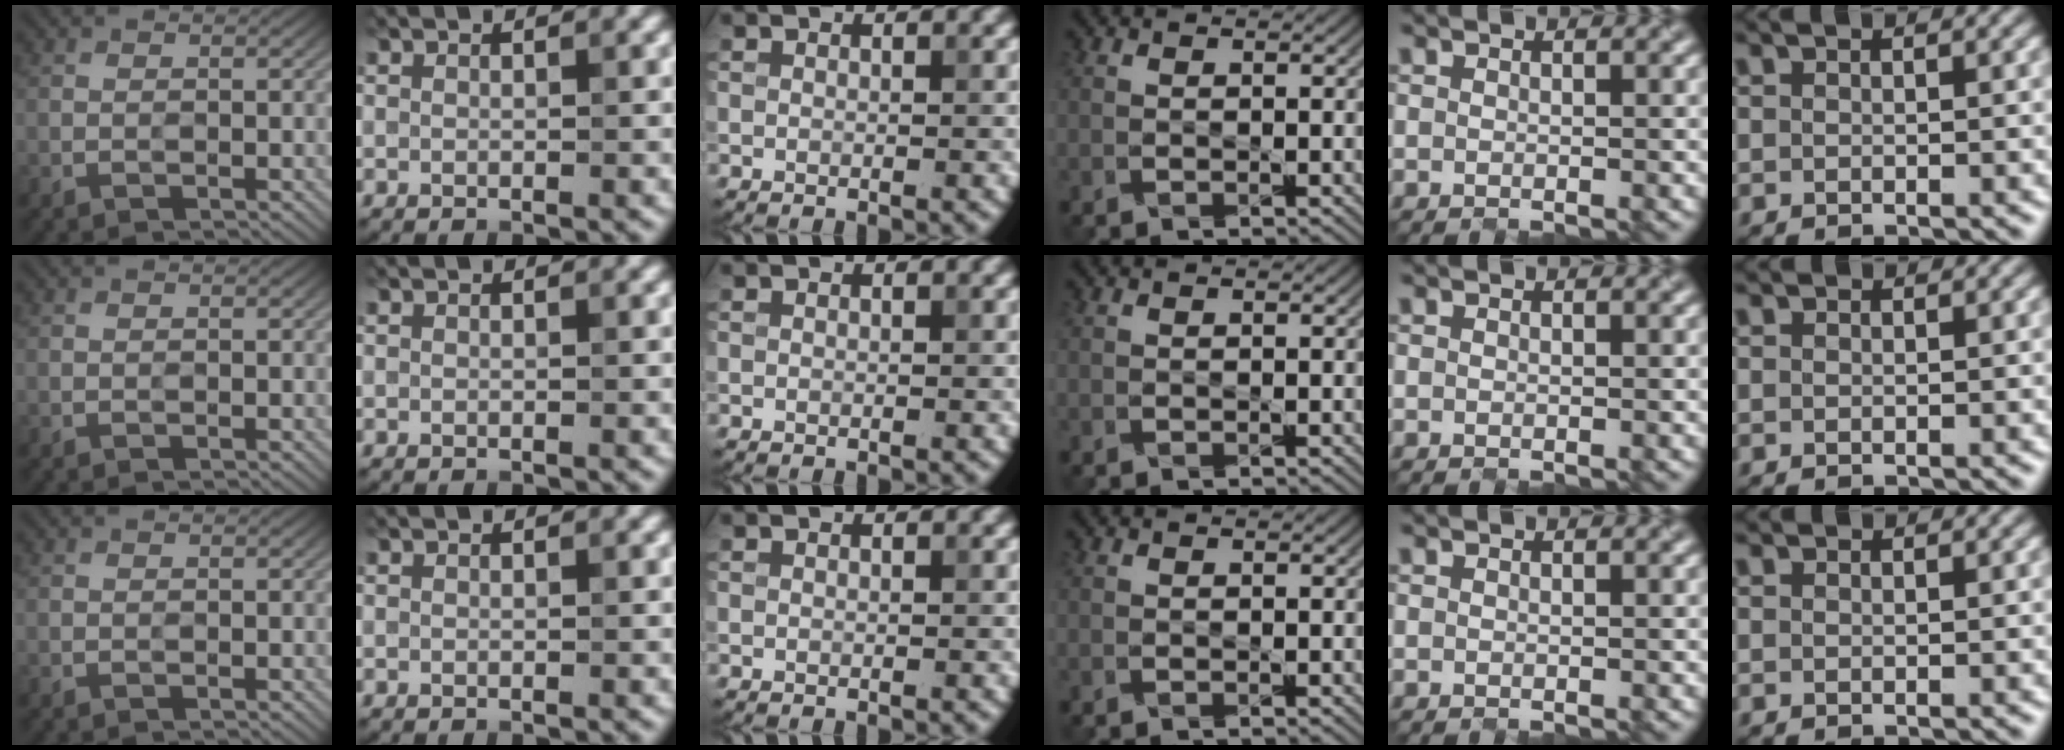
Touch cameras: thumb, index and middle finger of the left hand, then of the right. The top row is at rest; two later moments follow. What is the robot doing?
{"motion": "close", "object": "pencil case"}